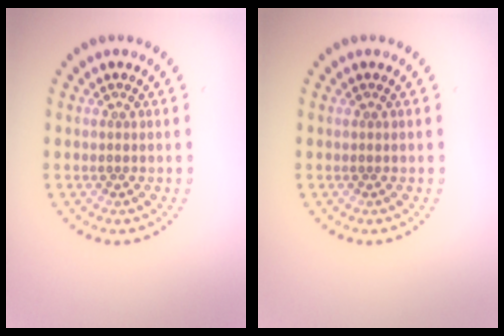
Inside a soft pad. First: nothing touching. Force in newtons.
{"total": 0.0}